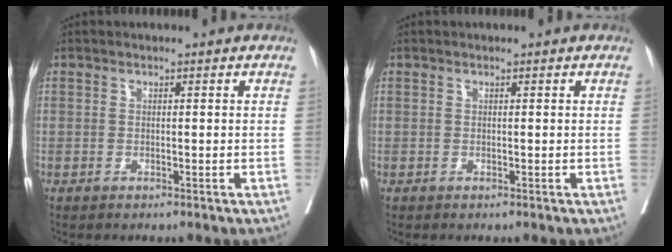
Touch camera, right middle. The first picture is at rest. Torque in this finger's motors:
{"motor_torque": [-0.26, 0.14, -0.01, 0.00]}